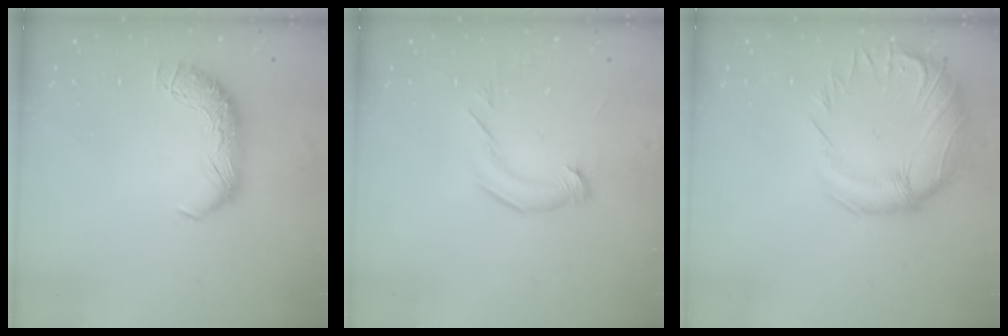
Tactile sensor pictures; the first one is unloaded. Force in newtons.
{"total": 2.8, "press": 2.7, "slide": 0.4}
{"total": 3.9, "press": 2.2, "slide": 3.2}